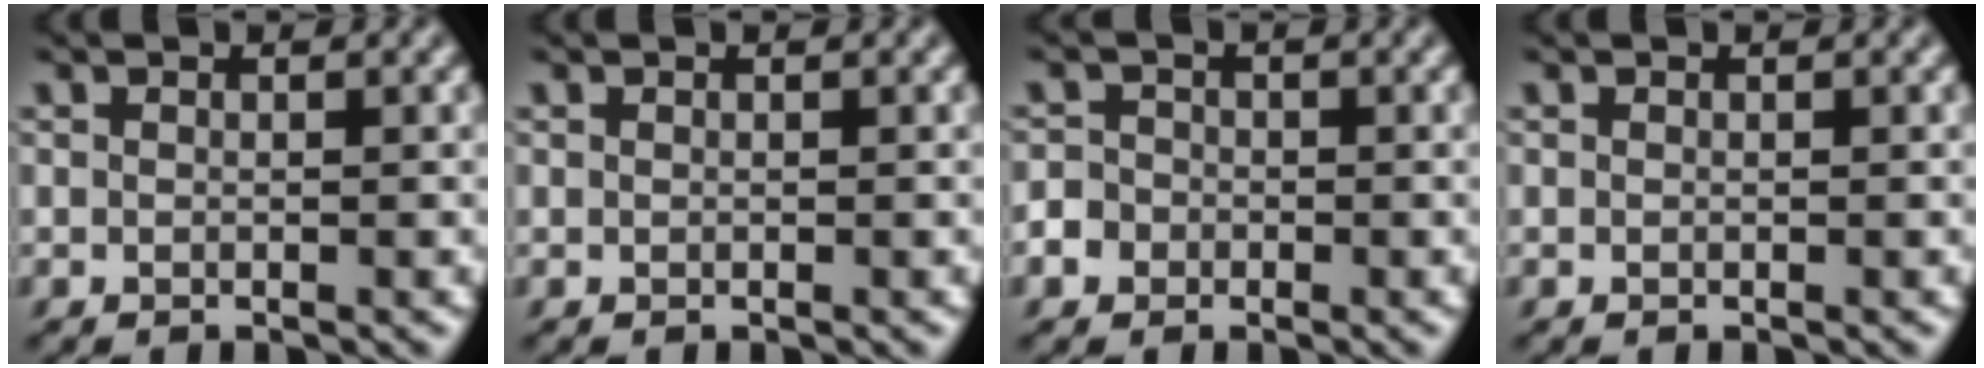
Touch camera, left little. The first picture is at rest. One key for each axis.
{"total": 0.0}
{"total": 4.9, "fx": -2.4, "fy": 4.1, "fz": 1.1, "tx": -0.016, "ty": 0.001, "tz": -0.068}
{"total": 0.0}